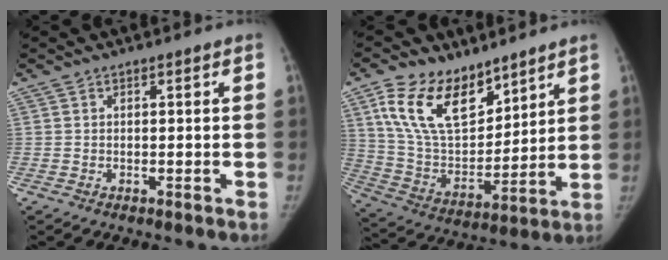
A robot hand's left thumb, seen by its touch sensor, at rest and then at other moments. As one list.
[{"total": 18.1, "force": [11.1, 9.9, 10.4], "torque": [-0.147, -0.054, 0.221]}]